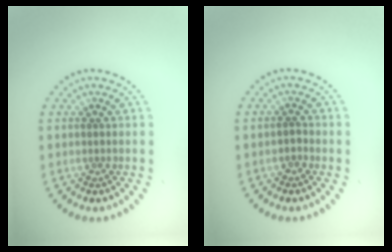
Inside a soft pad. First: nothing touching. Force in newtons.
{"total": 0.5, "press": 0.5, "slide": 0.2}